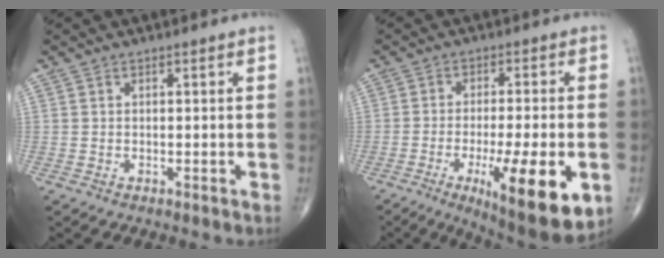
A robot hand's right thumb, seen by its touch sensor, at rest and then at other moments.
{"total": 16.8, "force": [-5.7, 4.0, 15.3], "torque": [-0.215, -0.009, -0.075]}